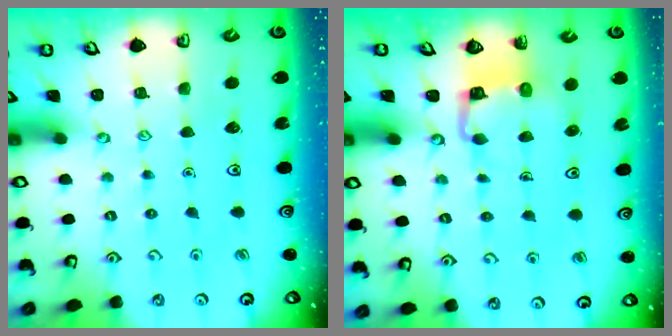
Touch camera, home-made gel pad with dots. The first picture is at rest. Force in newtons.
{"total": 4.2, "press": 4.2, "slide": 0.2}